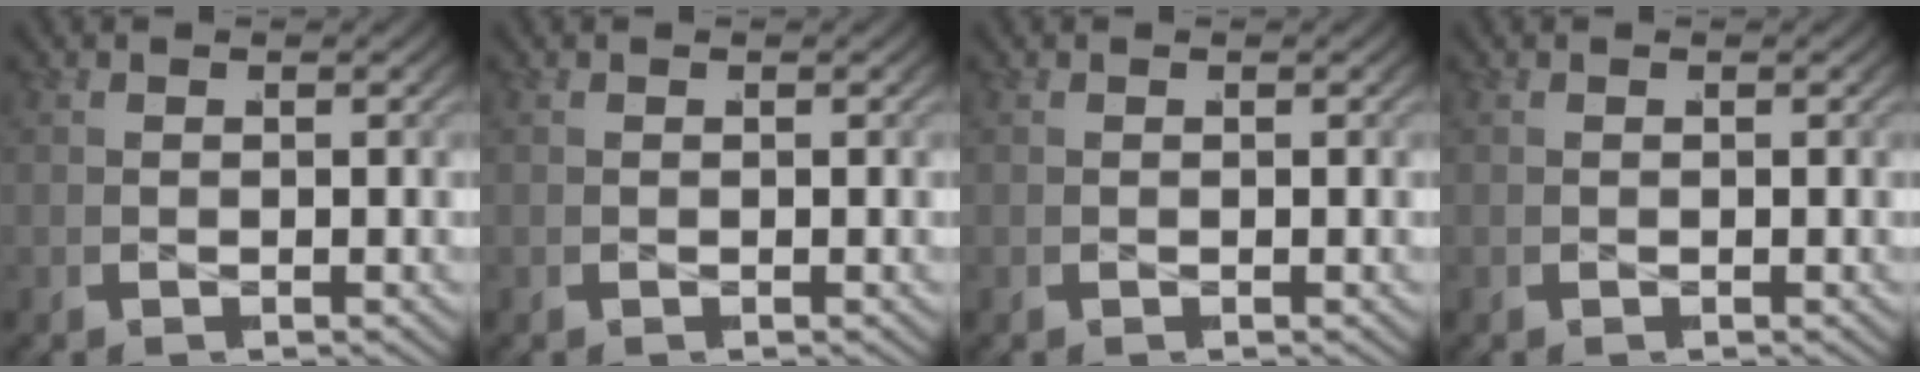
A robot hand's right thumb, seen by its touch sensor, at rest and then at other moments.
{"total": 0.0}
{"total": 0.0}
{"total": 0.0}